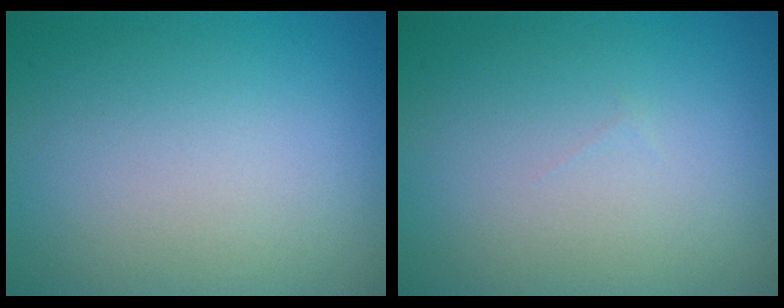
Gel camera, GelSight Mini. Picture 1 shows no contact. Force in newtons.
{"total": 0.0}